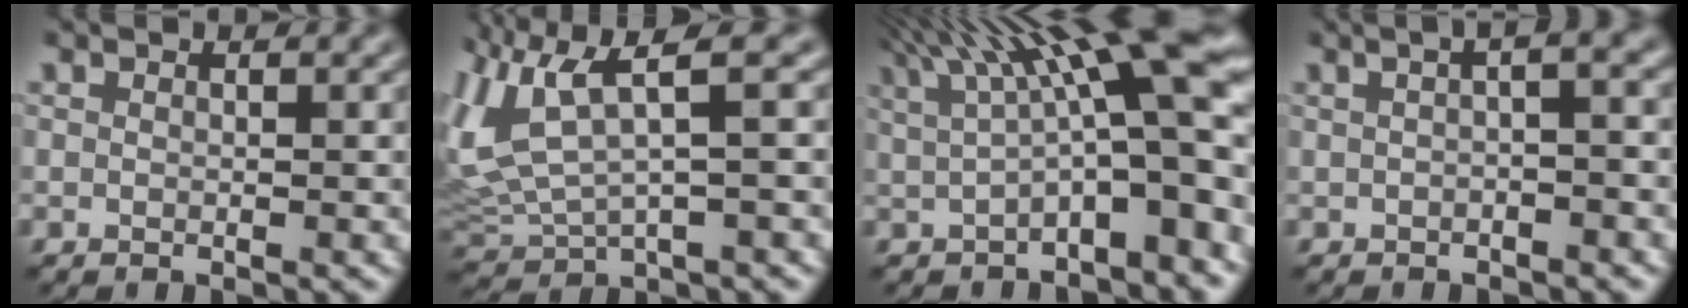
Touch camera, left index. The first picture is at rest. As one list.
[{"total": 6.8, "force": [2.2, 2.6, 5.8], "torque": [-0.146, 0.003, 0.047]}, {"total": 12.0, "force": [2.6, 3.2, 11.3], "torque": [-0.149, 0.022, 0.042]}, {"total": 3.1, "force": [0.1, 0.8, 3.0], "torque": [-0.031, 0.013, -0.001]}]